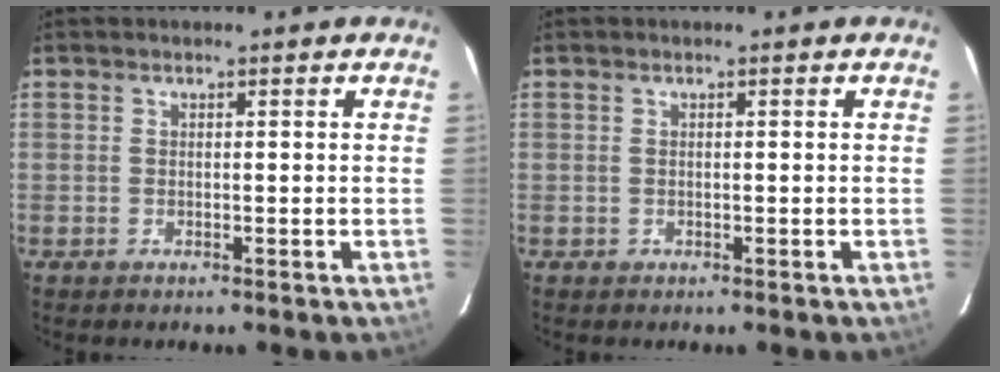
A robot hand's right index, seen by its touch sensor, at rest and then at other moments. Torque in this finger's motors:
{"motor_torque": [-0.03, -0.01, -0.02, 0.00]}